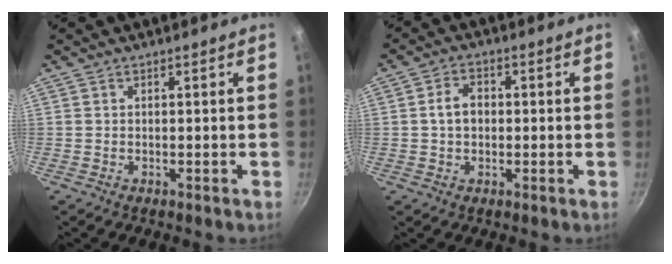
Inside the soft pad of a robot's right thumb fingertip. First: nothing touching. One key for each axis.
{"total": 4.8, "fx": 0.1, "fy": 3.5, "fz": 3.2, "tx": -0.041, "ty": 0.012, "tz": -0.002}